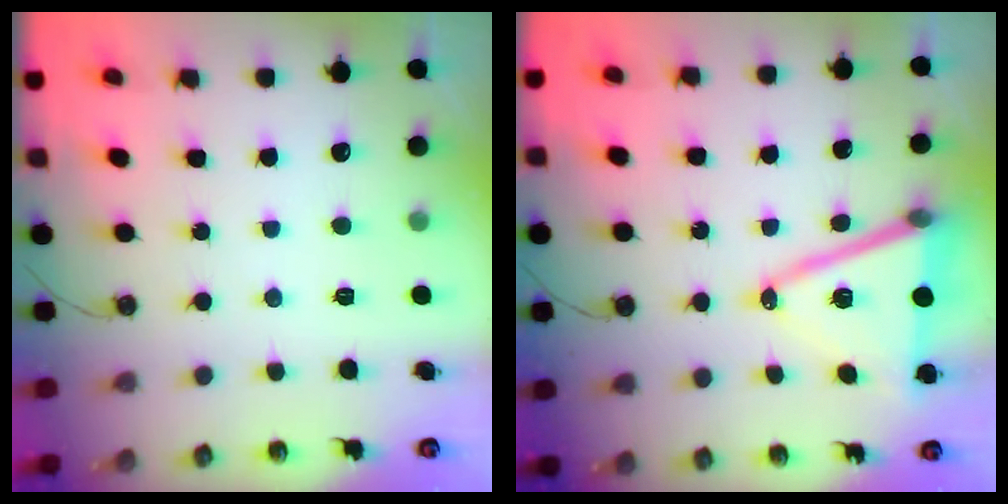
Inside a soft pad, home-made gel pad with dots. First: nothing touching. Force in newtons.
{"total": 14.7, "press": 14.1, "slide": 4.0}